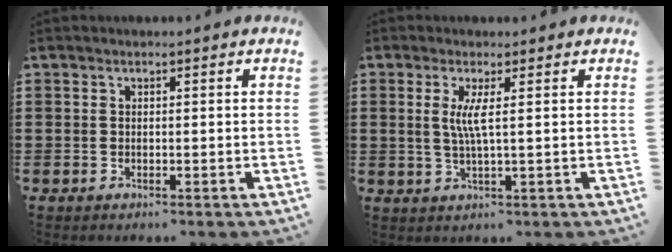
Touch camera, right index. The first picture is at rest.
{"total": 3.7, "force": [0.6, -0.1, 3.6], "torque": [-0.072, -0.007, 0.009]}